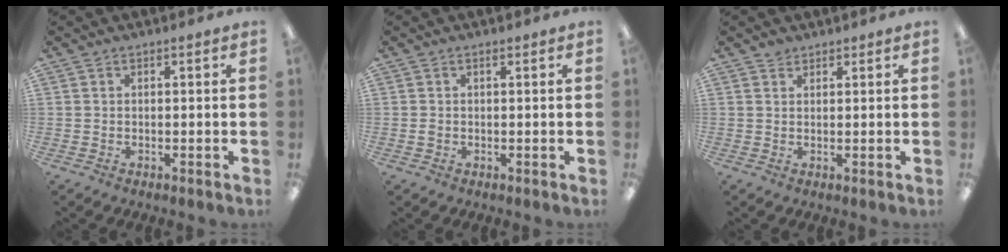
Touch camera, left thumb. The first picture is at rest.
{"total": 1.0, "force": [0.0, 0.6, 0.7], "torque": [-0.015, 0.004, -0.002]}
{"total": 1.4, "force": [1.2, 0.7, 0.2], "torque": [-0.006, -0.001, 0.023]}